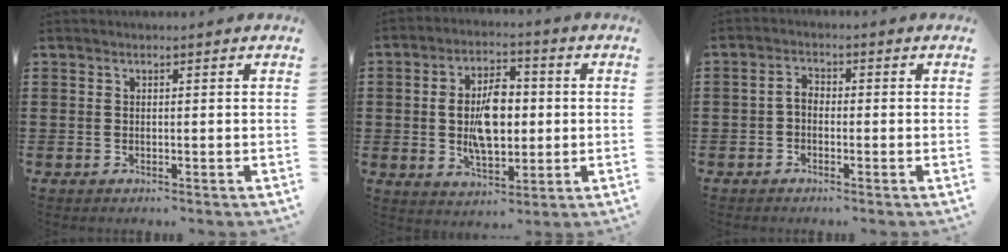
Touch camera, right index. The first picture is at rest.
{"total": 8.8, "force": [-0.1, 5.0, 7.2], "torque": [-0.134, 0.007, -0.010]}
{"total": 2.1, "force": [-0.9, 1.2, 1.5], "torque": [-0.039, 0.003, -0.021]}